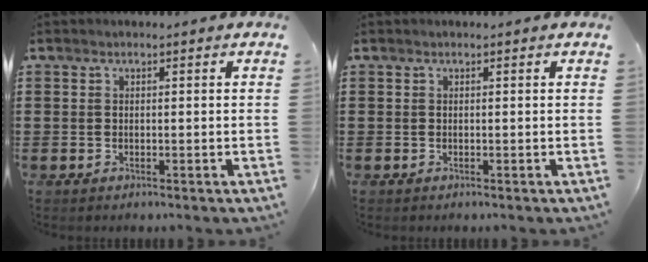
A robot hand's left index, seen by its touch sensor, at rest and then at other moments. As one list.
[{"total": 0.0}]